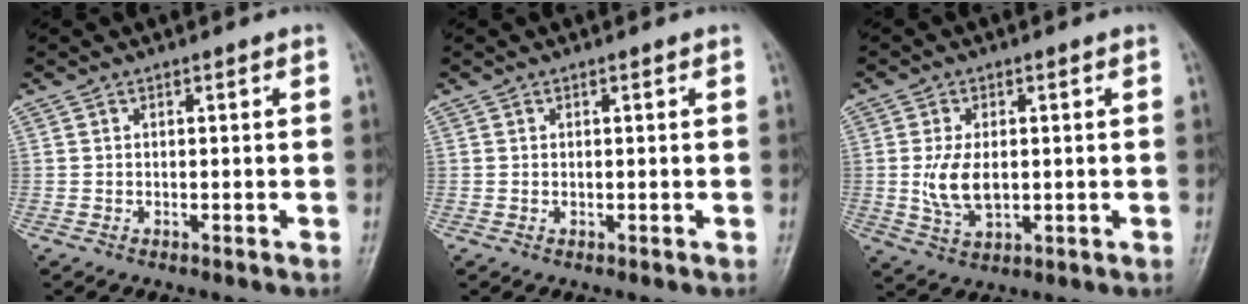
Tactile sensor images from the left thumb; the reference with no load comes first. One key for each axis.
{"total": 0.0}
{"total": 7.1, "fx": 0.1, "fy": 4.1, "fz": 5.9, "tx": -0.115, "ty": -0.006, "tz": 0.008}